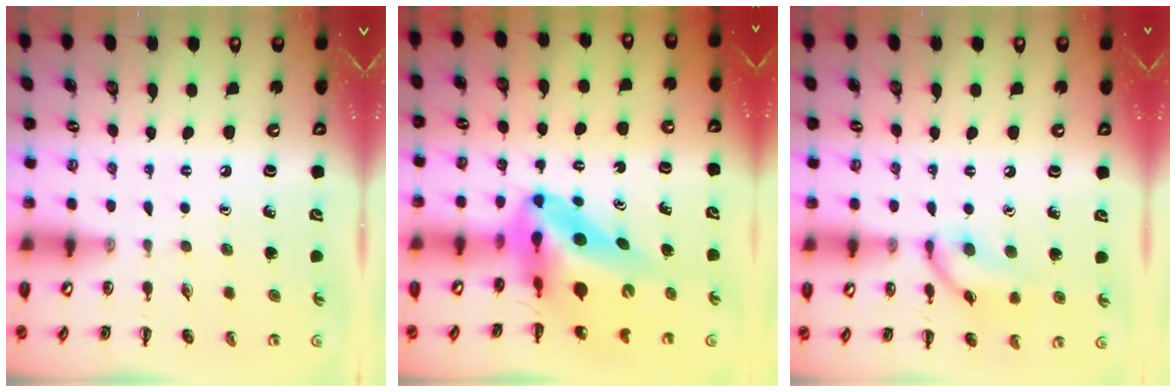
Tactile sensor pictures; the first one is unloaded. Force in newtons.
{"total": 14.8, "press": 14.1, "slide": 4.5}
{"total": 11.0, "press": 11.0, "slide": 0.6}